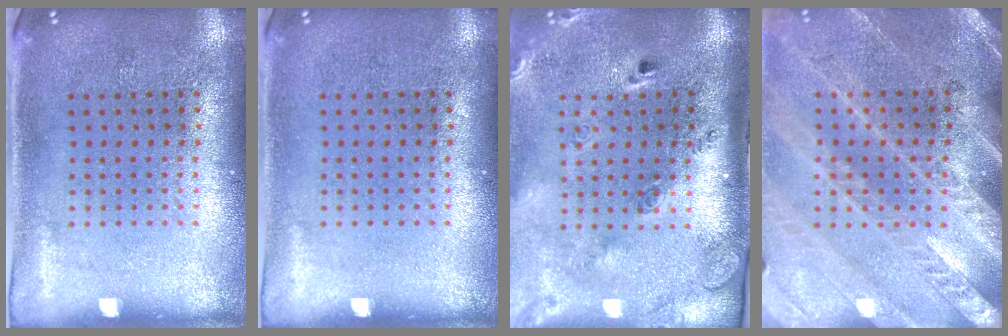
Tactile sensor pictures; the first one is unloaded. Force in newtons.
{"total": 0.0}
{"total": 2.9, "press": 2.0, "slide": 2.1}
{"total": 2.9, "press": 2.6, "slide": 1.1}